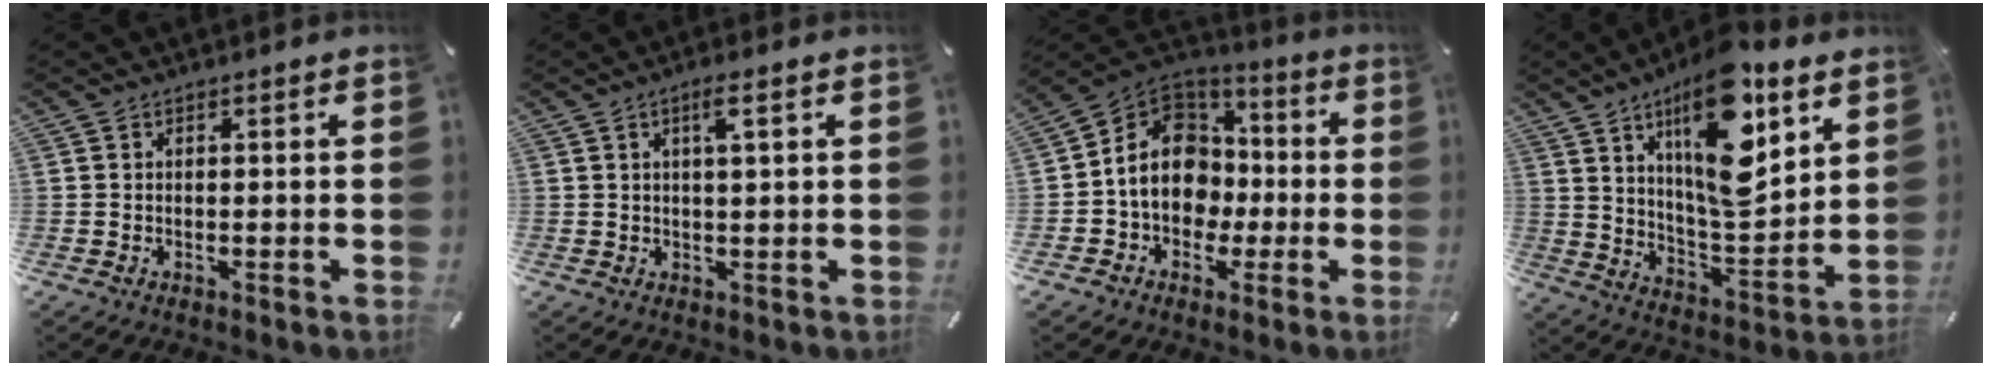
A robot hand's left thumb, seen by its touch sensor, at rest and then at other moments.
{"total": 3.5, "force": [1.5, 0.5, 3.1], "torque": [-0.064, 0.002, 0.023]}
{"total": 14.5, "force": [-1.6, 12.3, 7.5], "torque": [-0.146, 0.019, -0.027]}
{"total": 19.9, "force": [11.1, 8.0, 14.5], "torque": [-0.242, -0.062, 0.177]}